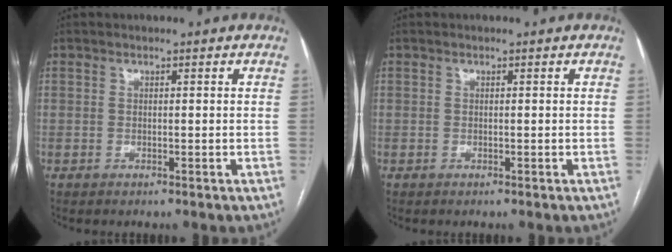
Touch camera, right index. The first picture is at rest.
{"total": 0.0}